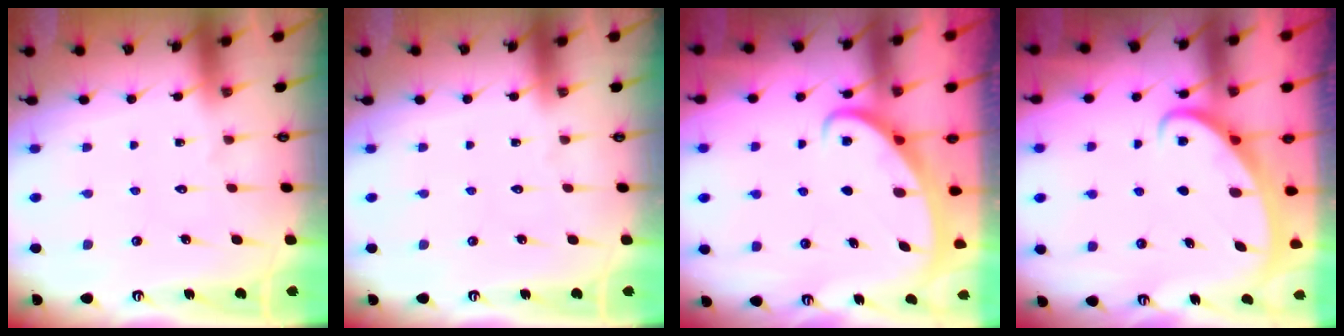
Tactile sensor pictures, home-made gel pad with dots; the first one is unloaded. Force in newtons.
{"total": 0.0}
{"total": 2.6, "press": 2.6, "slide": 0.4}
{"total": 2.6, "press": 2.6, "slide": 0.4}